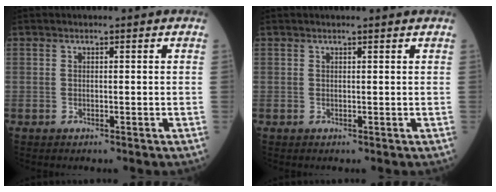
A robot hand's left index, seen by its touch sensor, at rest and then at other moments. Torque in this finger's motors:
{"motor_torque": [0.10, -0.06, 0.00, 0.01]}